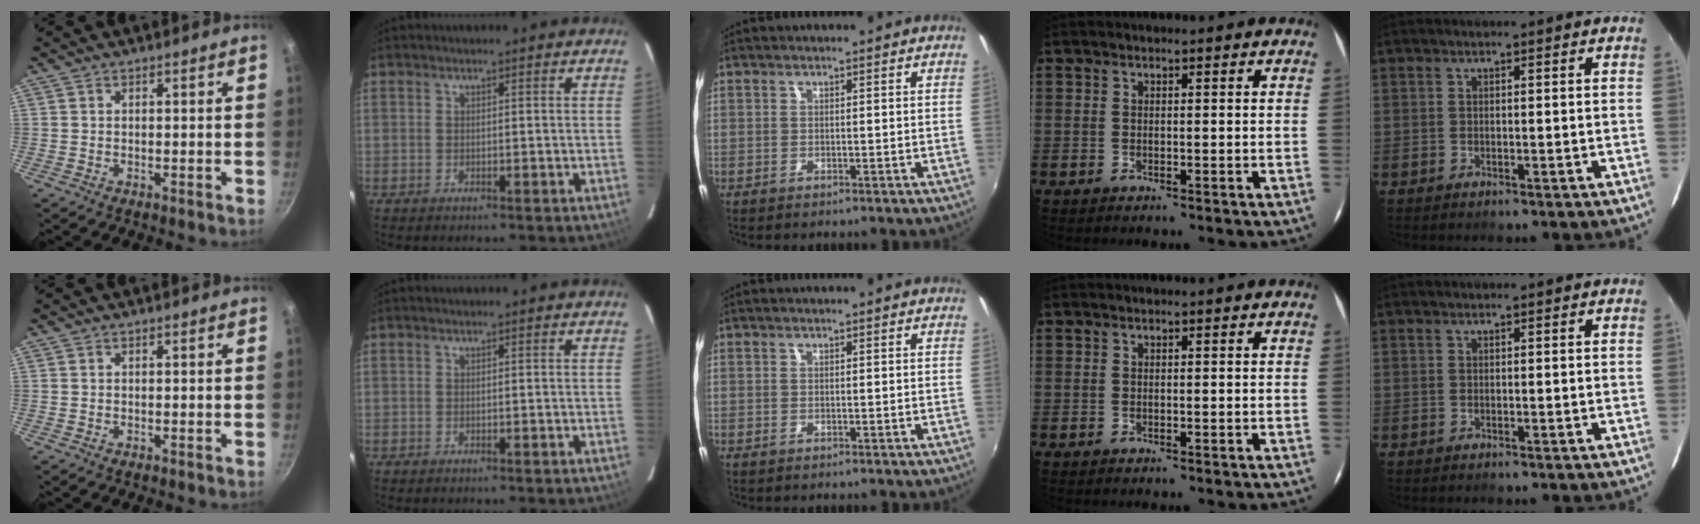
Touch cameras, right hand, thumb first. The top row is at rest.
{}